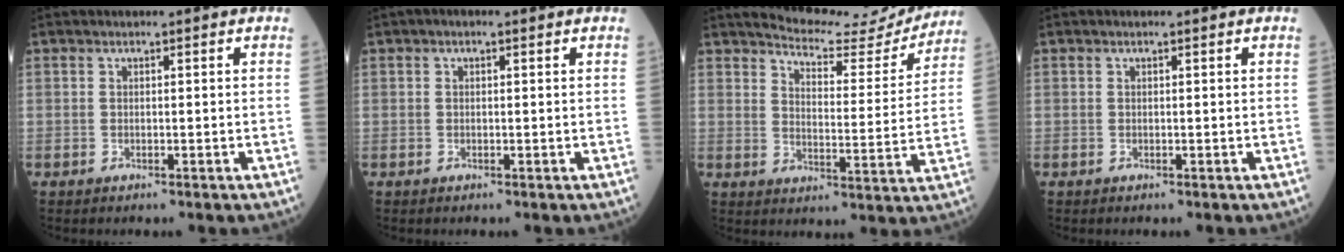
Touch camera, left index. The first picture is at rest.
{"total": 1.2, "force": [0.5, 0.5, 0.9], "torque": [-0.019, 0.008, 0.004]}
{"total": 14.1, "force": [13.7, 2.2, 2.5], "torque": [-0.031, -0.037, 0.169]}
{"total": 0.0}